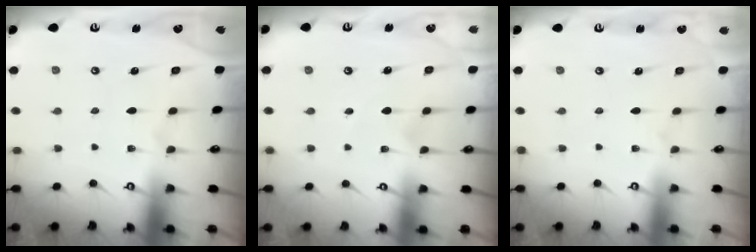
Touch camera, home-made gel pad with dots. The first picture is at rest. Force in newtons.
{"total": 3.2, "press": 3.2, "slide": 0.2}
{"total": 0.0}